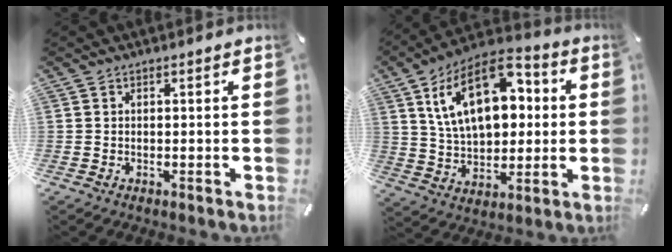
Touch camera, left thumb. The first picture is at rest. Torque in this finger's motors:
{"motor_torque": [2.50, 2.50, 2.07, -0.70, 0.34]}